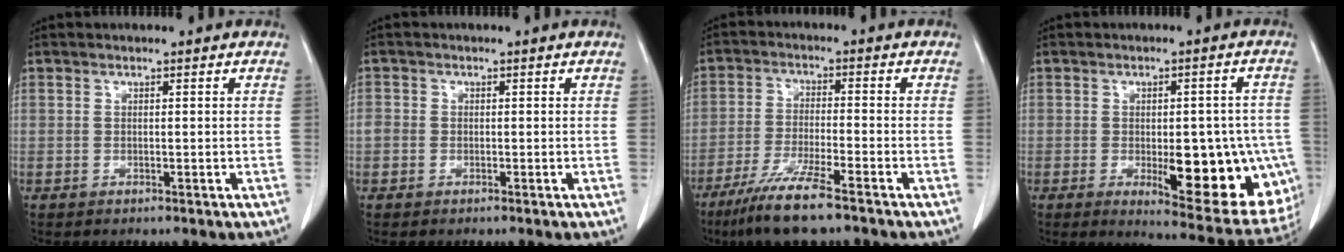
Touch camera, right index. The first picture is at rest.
{"total": 1.9, "force": [-0.2, 1.8, 0.7], "torque": [-0.008, 0.011, -0.004]}
{"total": 9.4, "force": [-6.8, 0.4, 6.5], "torque": [-0.125, -0.027, -0.123]}
{"total": 16.8, "force": [-4.2, 5.9, 15.1], "torque": [-0.115, 0.010, -0.029]}